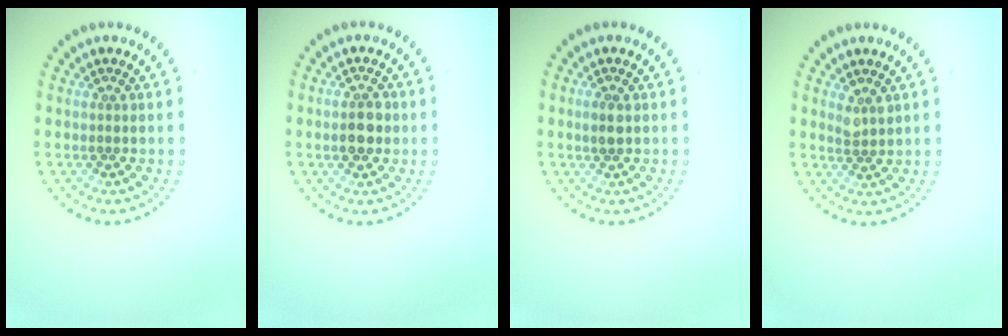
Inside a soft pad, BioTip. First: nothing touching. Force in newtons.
{"total": 2.8, "press": 2.8, "slide": 0.2}
{"total": 1.2, "press": 1.2, "slide": 0.3}
{"total": 1.6, "press": 1.3, "slide": 0.9}